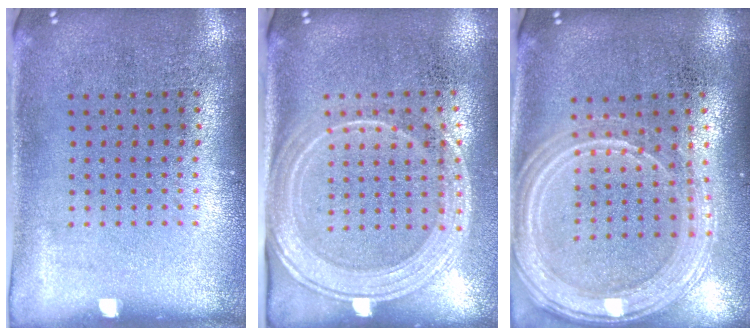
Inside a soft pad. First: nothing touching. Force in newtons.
{"total": 2.1, "press": 1.8, "slide": 1.1}
{"total": 1.7, "press": 1.6, "slide": 0.4}